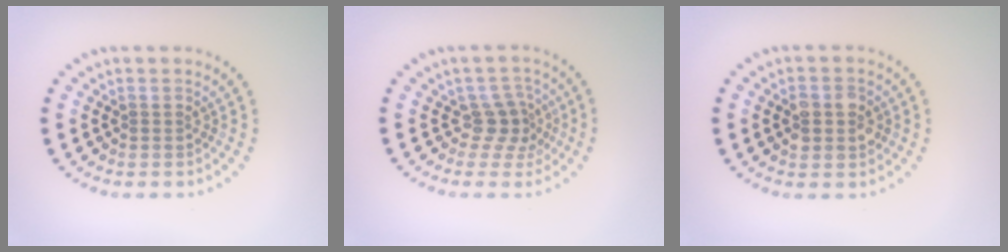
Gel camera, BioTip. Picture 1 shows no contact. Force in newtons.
{"total": 2.4, "press": 1.8, "slide": 1.7}
{"total": 2.8, "press": 2.8, "slide": 0.3}